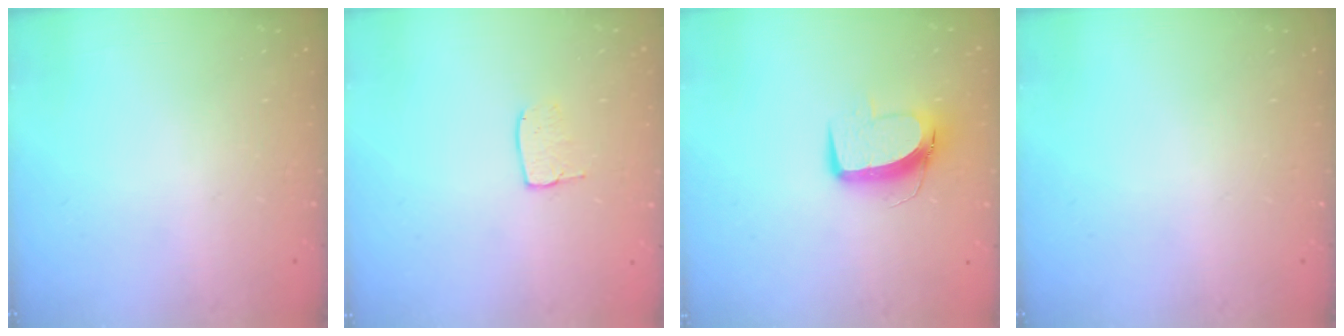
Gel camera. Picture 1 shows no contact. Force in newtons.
{"total": 5.5, "press": 5.5, "slide": 0.3}
{"total": 9.9, "press": 9.9, "slide": 0.8}
{"total": 0.0}